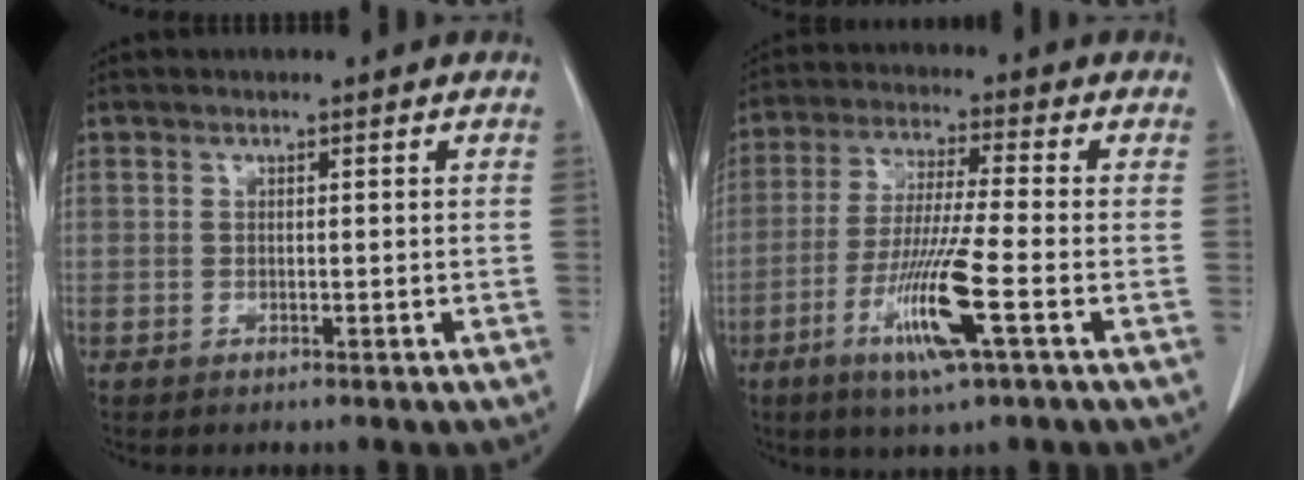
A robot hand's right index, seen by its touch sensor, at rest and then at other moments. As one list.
[{"total": 11.1, "force": [-4.3, -0.3, 10.2], "torque": [-0.204, -0.022, -0.083]}]